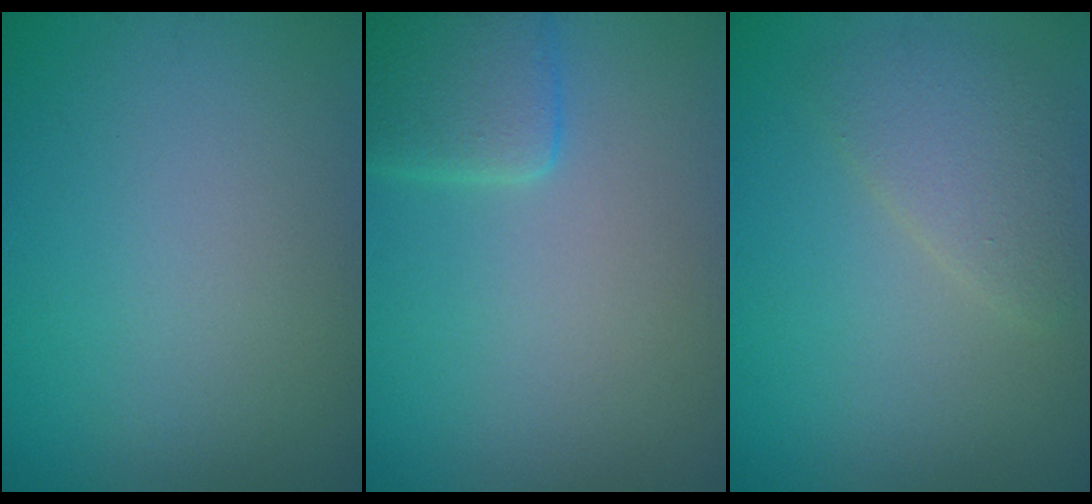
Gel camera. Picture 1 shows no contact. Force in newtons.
{"total": 3.4, "press": 3.3, "slide": 0.2}
{"total": 2.7, "press": 2.7, "slide": 0.2}